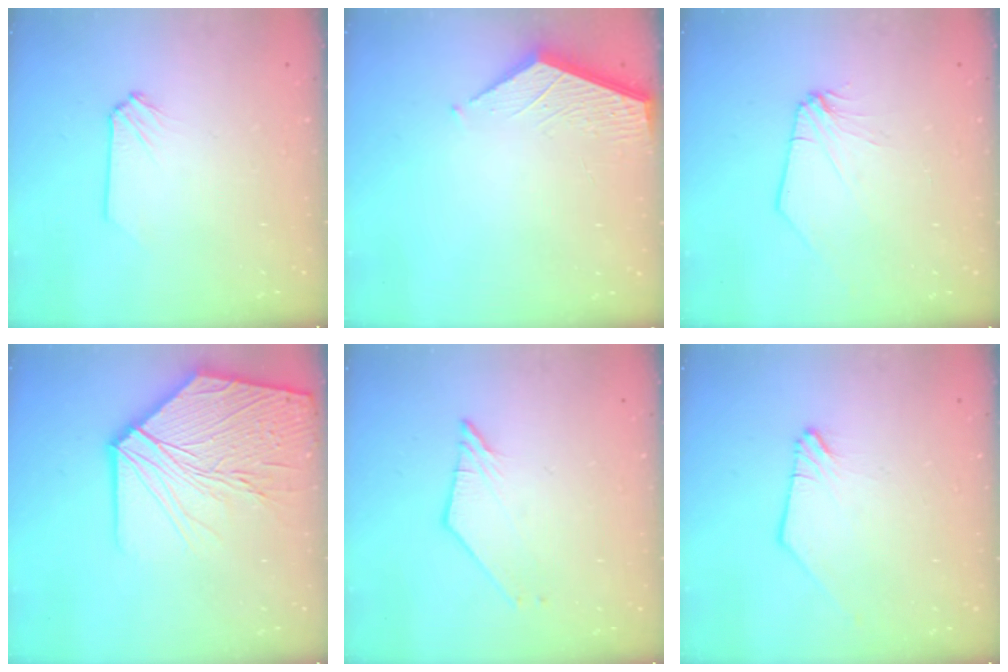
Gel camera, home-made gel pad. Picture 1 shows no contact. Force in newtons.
{"total": 3.3, "press": 3.3, "slide": 0.4}
{"total": 1.6, "press": 1.5, "slide": 0.4}
{"total": 18.7, "press": 18.4, "slide": 3.3}
{"total": 2.7, "press": 2.7, "slide": 0.2}
{"total": 0.0}